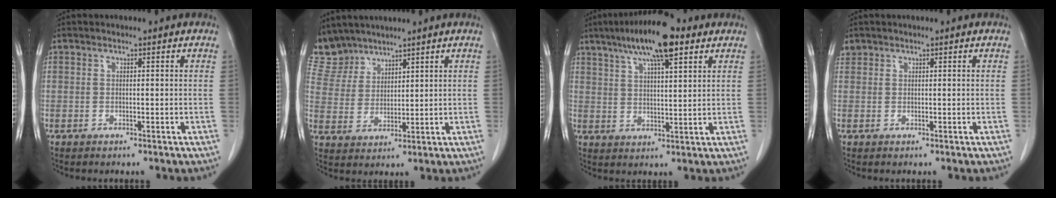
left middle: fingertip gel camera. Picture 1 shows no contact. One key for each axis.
{"total": 7.0, "fx": 6.5, "fy": 2.7, "fz": -0.1, "tx": -0.003, "ty": 0.006, "tz": 0.143}
{"total": 12.1, "fx": 7.5, "fy": 2.5, "fz": 9.2, "tx": -0.162, "ty": 0.020, "tz": 0.122}
{"total": 1.1, "fx": 0.9, "fy": 0.8, "fz": 0.0, "tx": 0.005, "ty": 0.012, "tz": 0.015}